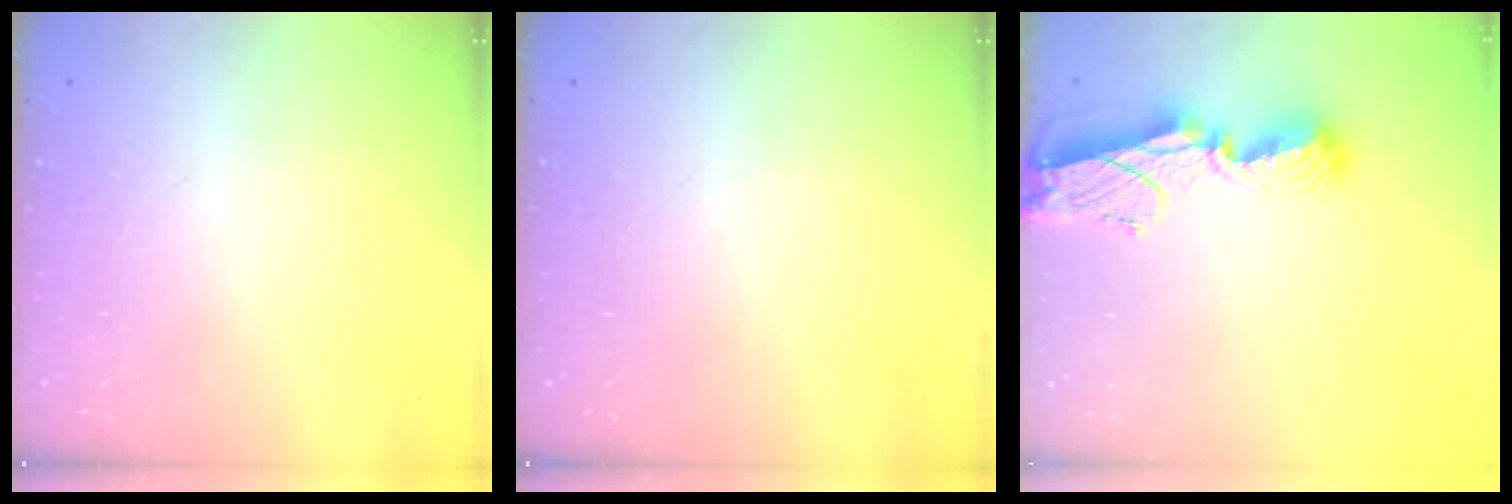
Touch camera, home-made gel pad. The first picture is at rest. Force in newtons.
{"total": 0.0}
{"total": 9.7, "press": 9.7, "slide": 0.9}